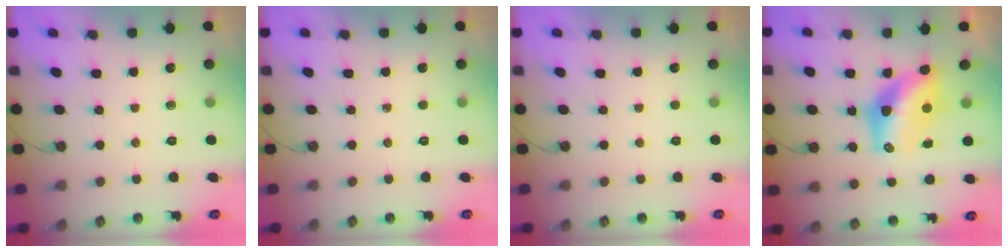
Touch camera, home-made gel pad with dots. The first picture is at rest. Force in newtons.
{"total": 0.0}
{"total": 0.0}
{"total": 11.9, "press": 11.8, "slide": 1.2}